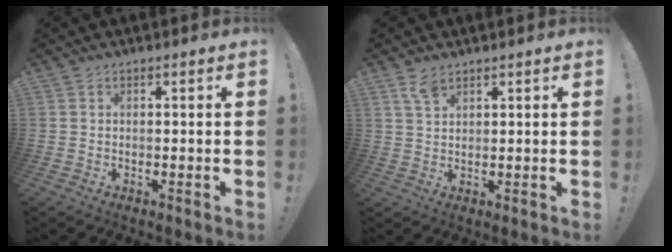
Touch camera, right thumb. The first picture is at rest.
{"total": 4.5, "force": [3.1, 2.1, 2.6], "torque": [-0.044, -0.013, 0.057]}